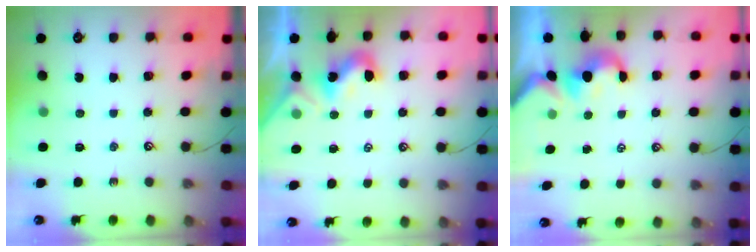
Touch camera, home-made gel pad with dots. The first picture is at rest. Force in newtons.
{"total": 1.7, "press": 1.6, "slide": 0.4}
{"total": 0.5, "press": 0.2, "slide": 0.5}